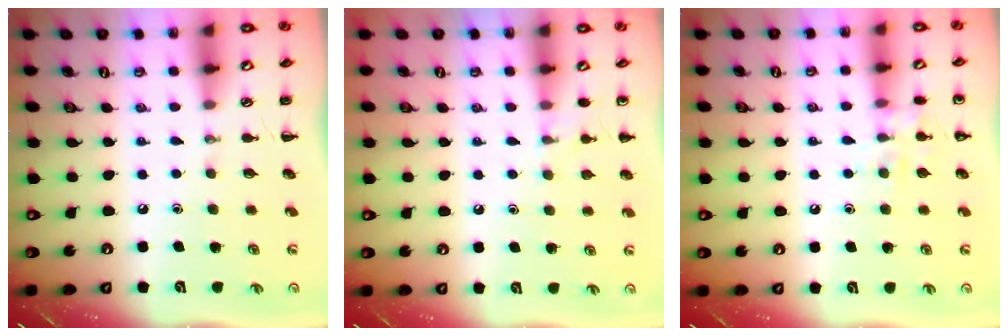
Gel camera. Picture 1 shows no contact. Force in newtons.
{"total": 6.0, "press": 5.7, "slide": 1.8}
{"total": 8.4, "press": 8.3, "slide": 1.1}